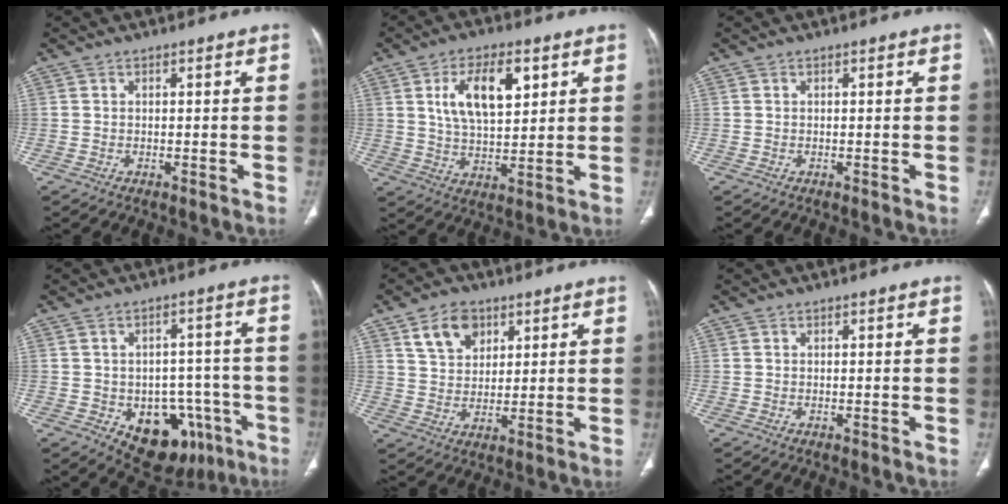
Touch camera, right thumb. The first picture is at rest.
{"total": 12.1, "force": [4.4, 5.9, 9.6], "torque": [-0.149, -0.013, 0.082]}
{"total": 0.0}
{"total": 14.5, "force": [-6.2, 9.9, 8.6], "torque": [-0.064, 0.034, -0.070]}
{"total": 8.1, "force": [4.2, 5.5, 4.1], "torque": [-0.048, -0.018, 0.079]}
{"total": 0.0}